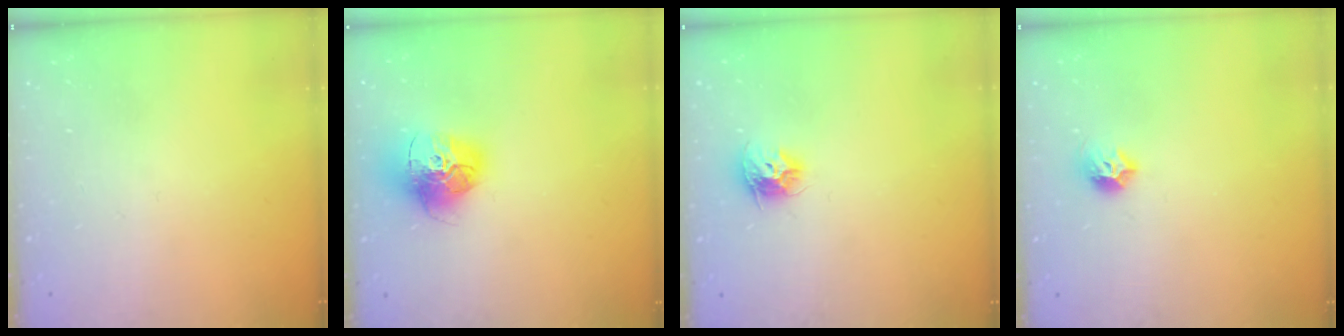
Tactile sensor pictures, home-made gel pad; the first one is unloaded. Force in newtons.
{"total": 16.0, "press": 16.0, "slide": 1.5}
{"total": 8.9, "press": 8.9, "slide": 0.1}
{"total": 7.0, "press": 6.9, "slide": 1.3}